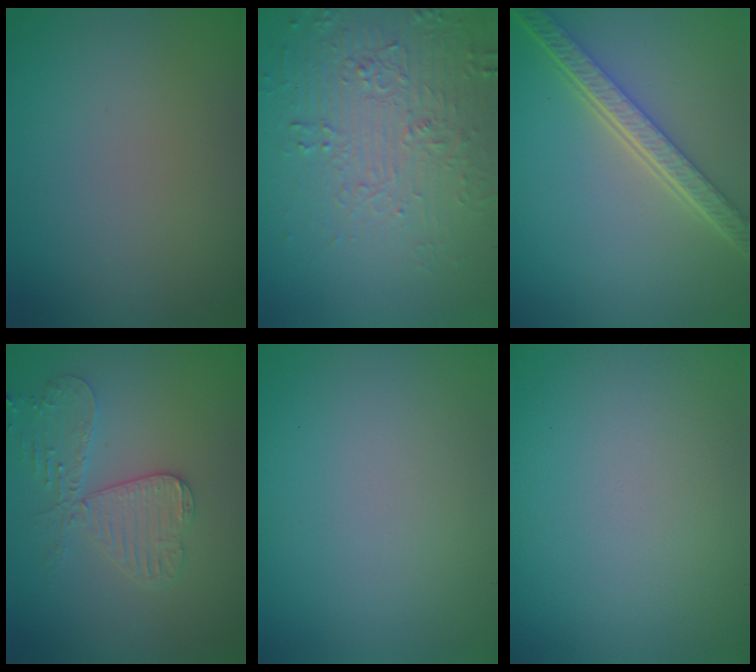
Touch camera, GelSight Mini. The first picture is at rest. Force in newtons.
{"total": 4.5, "press": 4.3, "slide": 1.3}
{"total": 5.5, "press": 4.1, "slide": 3.7}
{"total": 4.0, "press": 3.7, "slide": 1.5}
{"total": 0.0}
{"total": 0.0}